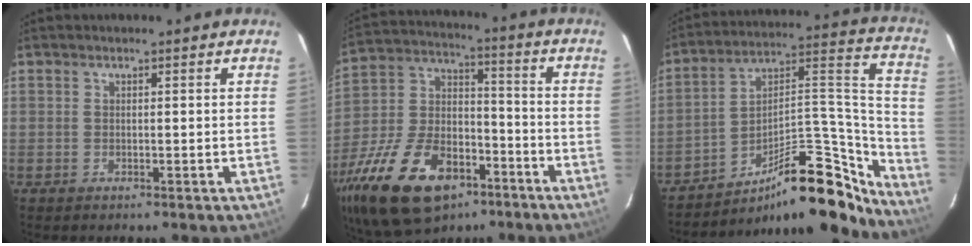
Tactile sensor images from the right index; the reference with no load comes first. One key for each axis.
{"total": 26.0, "fx": -14.8, "fy": 14.3, "fz": 15.9, "tx": -0.338, "ty": -0.003, "tz": -0.242}
{"total": 23.6, "fx": -19.4, "fy": 6.9, "fz": 11.5, "tx": -0.133, "ty": 0.059, "tz": -0.286}